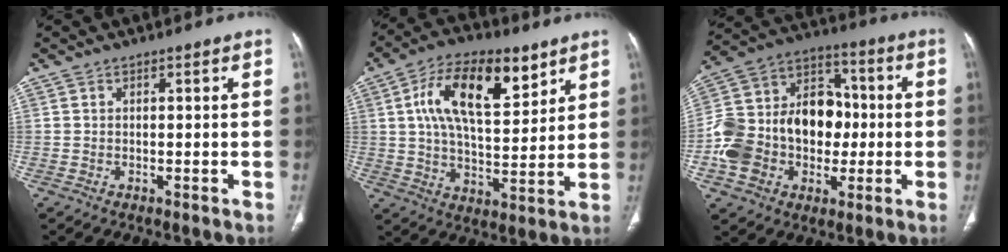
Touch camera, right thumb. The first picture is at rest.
{"total": 17.6, "force": [7.4, 8.4, 13.6], "torque": [-0.205, -0.016, 0.126]}
{"total": 22.0, "force": [-2.4, 16.4, 14.5], "torque": [-0.234, 0.049, -0.034]}